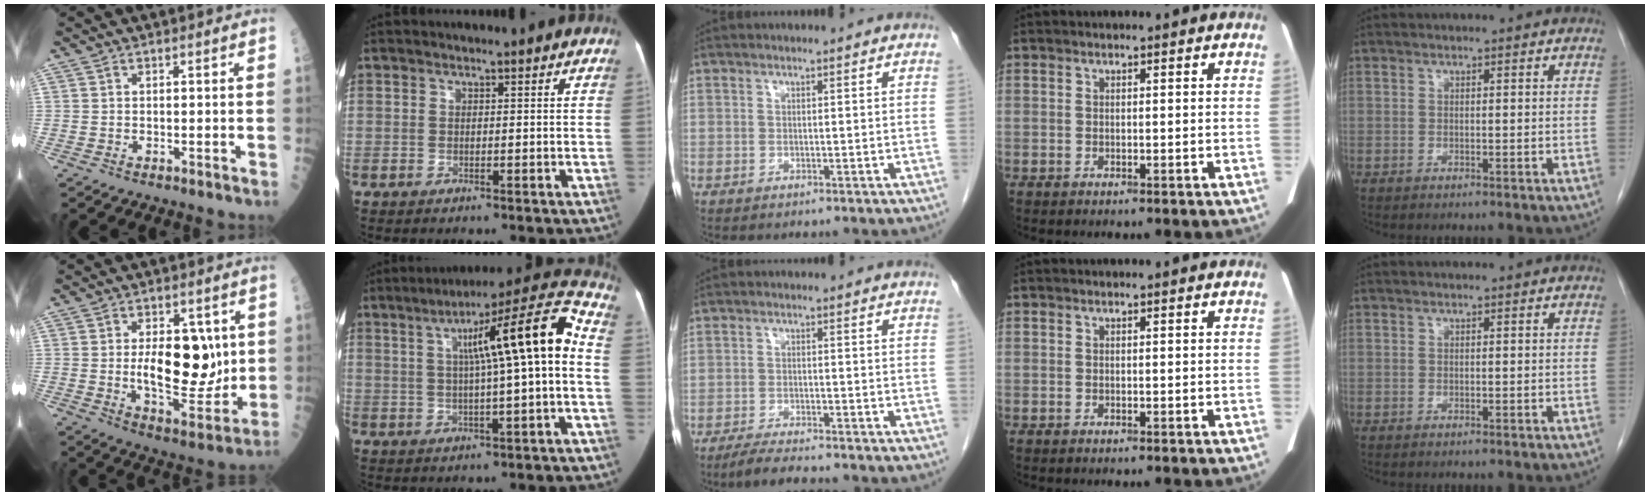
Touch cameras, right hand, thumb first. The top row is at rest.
{"thumb": {"total": 14.4, "force": [1.3, 7.4, 12.3], "torque": [-0.147, -0.018, 0.029]}, "index": {"total": 14.9, "force": [1.5, 0.7, 14.8], "torque": [-0.214, 0.042, 0.022]}, "middle": {"total": 4.4, "force": [-3.9, 0.2, 2.1], "torque": [-0.039, -0.014, -0.068]}}